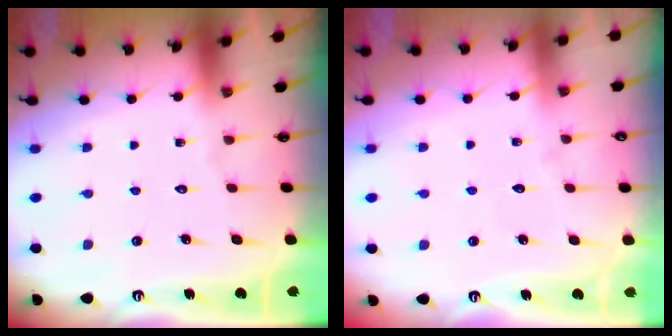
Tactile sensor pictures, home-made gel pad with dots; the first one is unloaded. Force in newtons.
{"total": 3.4, "press": 3.4, "slide": 0.4}